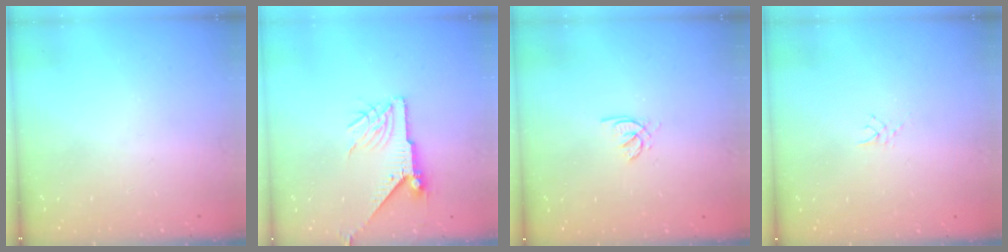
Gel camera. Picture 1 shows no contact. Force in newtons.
{"total": 9.0, "press": 9.0, "slide": 0.4}
{"total": 1.9, "press": 1.8, "slide": 0.4}
{"total": 2.4, "press": 2.4, "slide": 0.4}